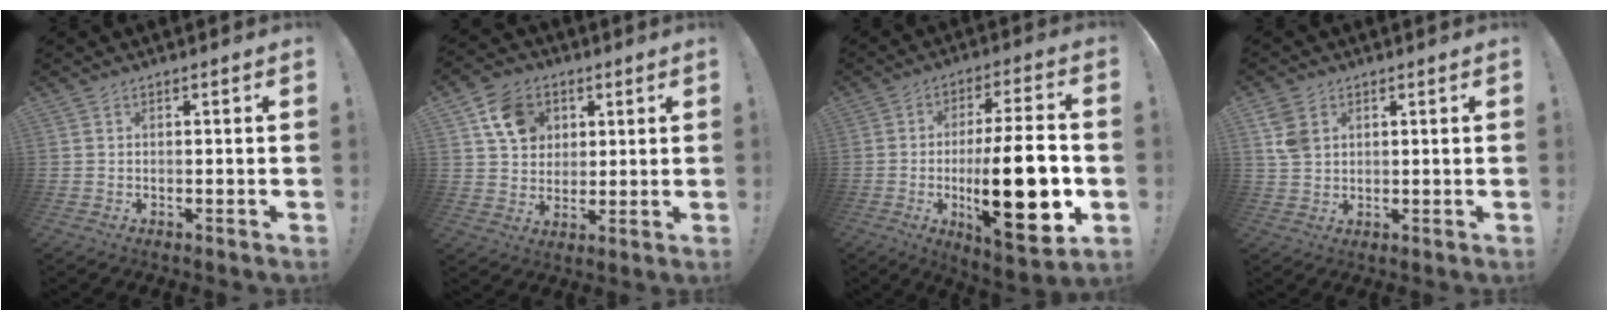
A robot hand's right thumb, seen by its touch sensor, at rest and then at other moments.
{"total": 11.8, "force": [5.0, 9.6, 4.7], "torque": [-0.062, -0.016, 0.101]}
{"total": 24.2, "force": [-4.1, 7.5, 22.7], "torque": [-0.365, 0.004, -0.060]}
{"total": 6.5, "force": [2.6, 4.7, 3.7], "torque": [-0.073, -0.004, 0.051]}